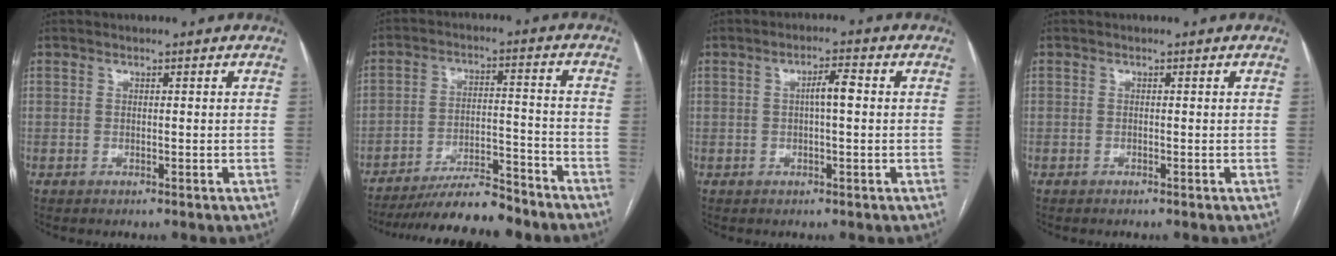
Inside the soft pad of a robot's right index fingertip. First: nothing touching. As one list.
[{"total": 12.1, "force": [-10.8, 1.7, 5.1], "torque": [-0.075, 0.004, -0.178]}, {"total": 3.3, "force": [0.2, 0.5, 3.3], "torque": [-0.056, 0.007, 0.003]}, {"total": 0.0}]